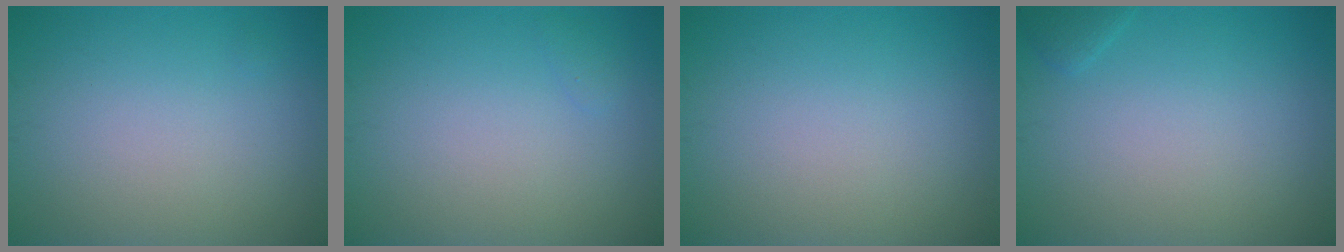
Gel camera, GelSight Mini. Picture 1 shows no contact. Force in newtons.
{"total": 0.5, "press": 0.5, "slide": 0.0}
{"total": 0.0}
{"total": 0.7, "press": 0.7, "slide": 0.1}